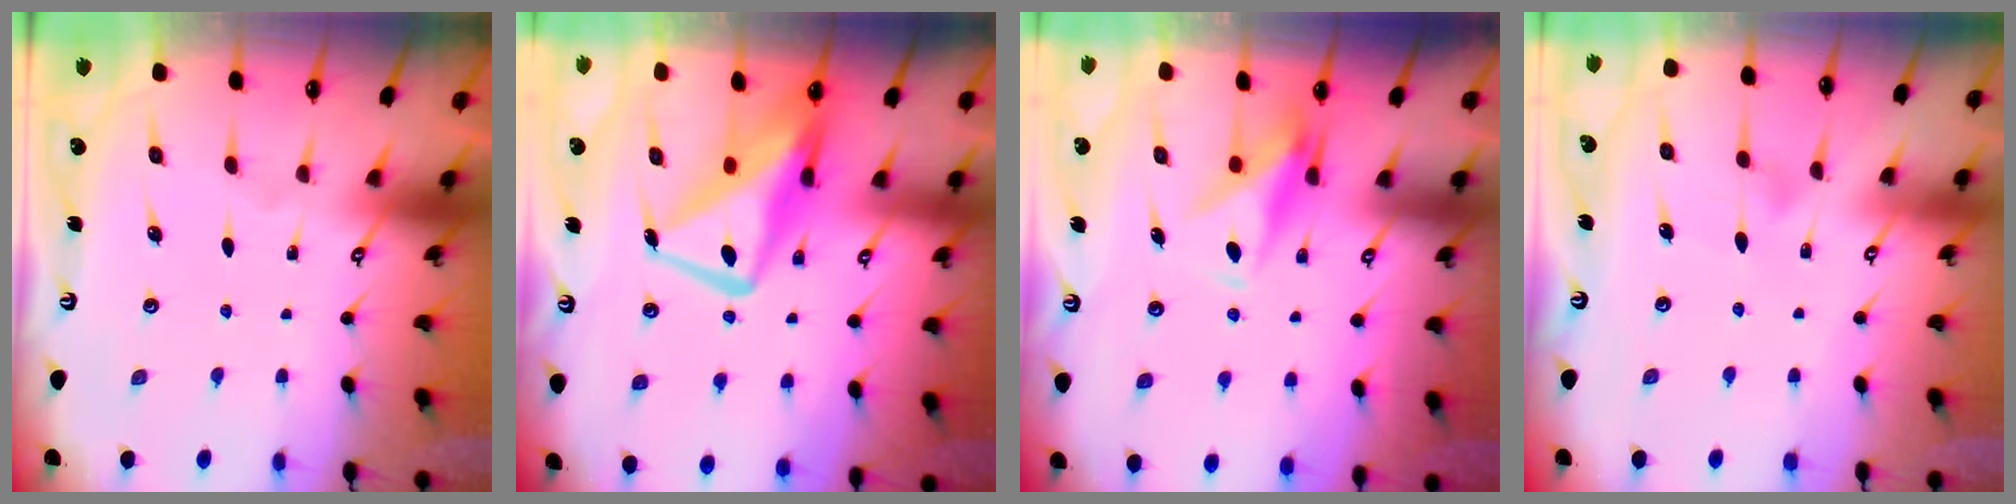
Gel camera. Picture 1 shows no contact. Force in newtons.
{"total": 14.9, "press": 14.8, "slide": 1.6}
{"total": 10.4, "press": 10.4, "slide": 0.8}
{"total": 4.9, "press": 4.9, "slide": 0.4}